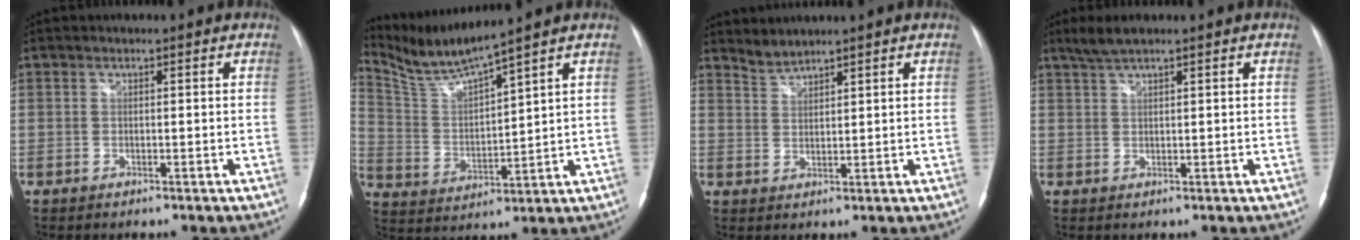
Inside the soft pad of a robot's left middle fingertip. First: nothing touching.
{"total": 8.6, "force": [8.0, -1.9, 2.6], "torque": [-0.073, -0.006, 0.170]}
{"total": 2.4, "force": [2.4, -0.2, -0.3], "torque": [-0.001, 0.001, 0.054]}
{"total": 3.0, "force": [2.4, 0.3, 1.7], "torque": [-0.042, 0.008, 0.051]}